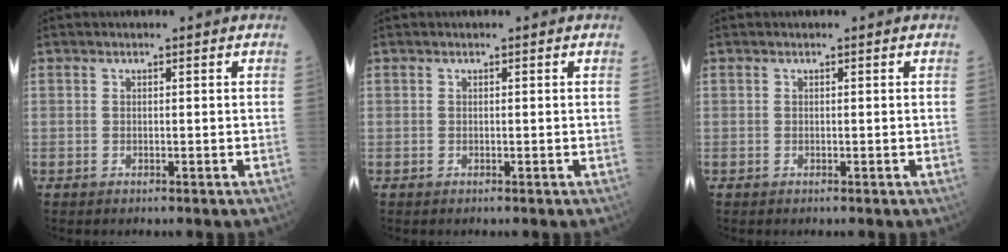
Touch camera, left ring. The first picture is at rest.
{"total": 0.0}
{"total": 0.0}